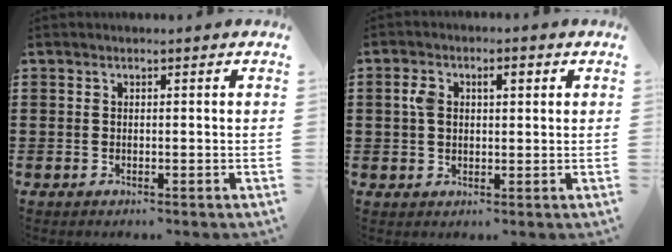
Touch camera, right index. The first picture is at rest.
{"total": 3.7, "force": [0.9, 2.1, 2.9], "torque": [-0.063, 0.014, 0.012]}